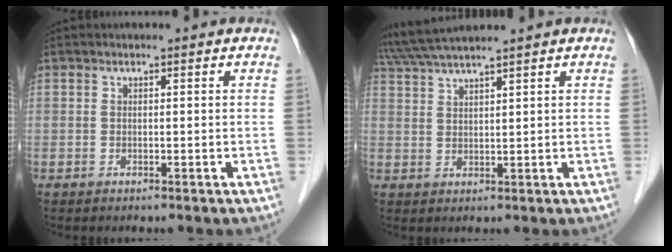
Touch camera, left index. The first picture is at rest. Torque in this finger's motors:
{"motor_torque": [1.09, -1.04, 0.31, 0.09]}